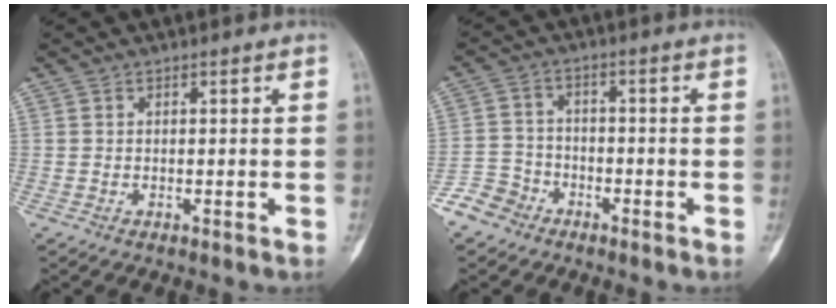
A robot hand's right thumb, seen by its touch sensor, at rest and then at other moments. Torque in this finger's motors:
{"motor_torque": [0.48, -0.75, -0.21, 0.01, 0.00]}